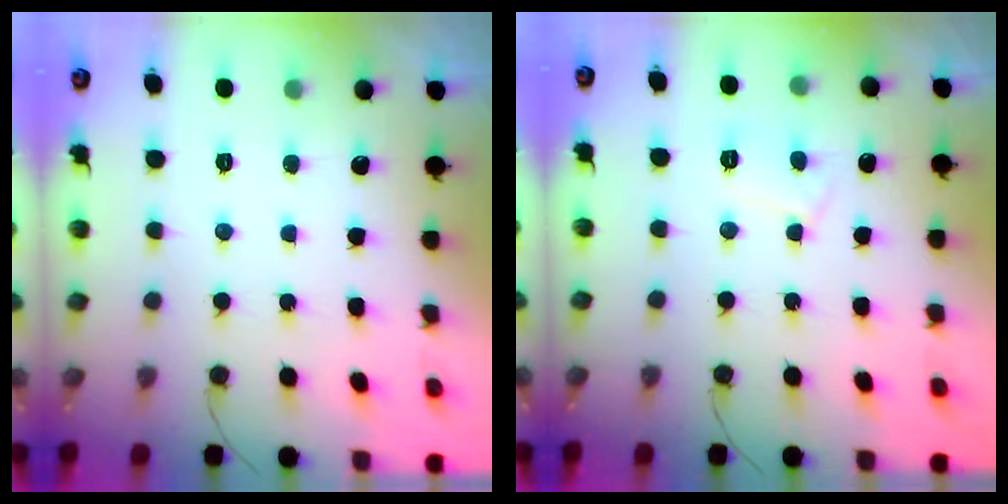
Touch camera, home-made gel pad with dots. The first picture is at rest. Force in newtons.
{"total": 5.0, "press": 4.9, "slide": 0.5}